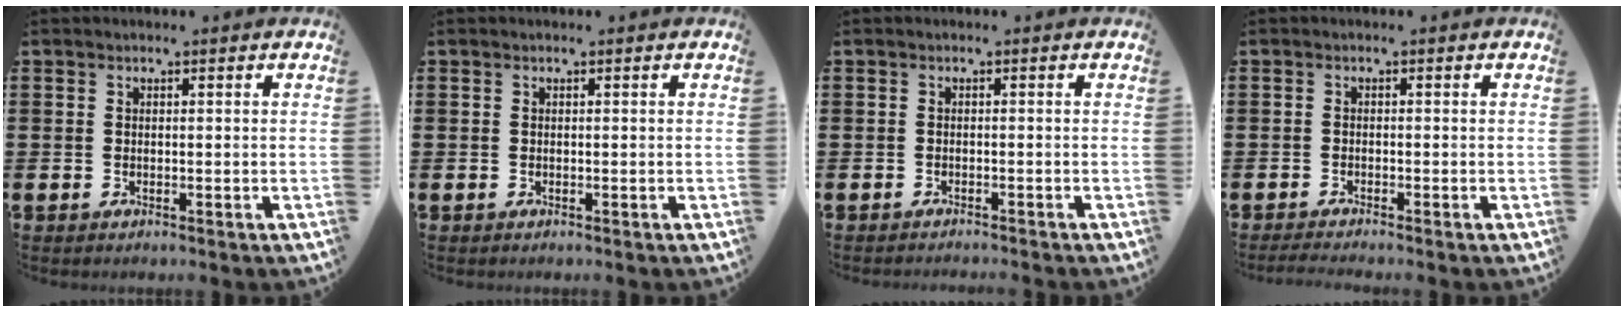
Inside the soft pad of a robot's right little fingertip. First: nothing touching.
{"total": 0.0}
{"total": 0.6, "force": [-0.6, -0.2, -0.1], "torque": [0.002, -0.001, -0.013]}
{"total": 1.1, "force": [-0.9, 0.0, 0.7], "torque": [-0.010, -0.002, -0.017]}